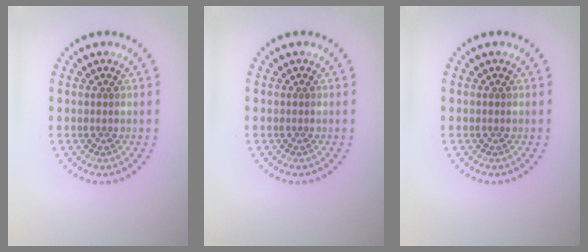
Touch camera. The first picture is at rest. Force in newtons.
{"total": 0.0}
{"total": 0.0}